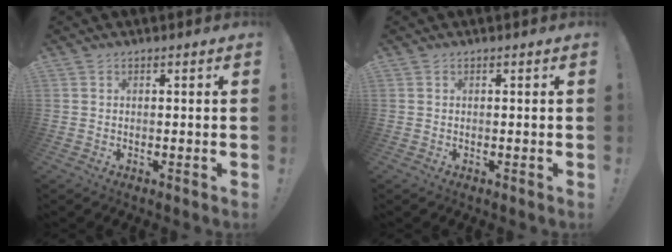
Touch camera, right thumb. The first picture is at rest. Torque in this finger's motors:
{"motor_torque": [0.00, 0.00, 0.00, 0.00, 0.05]}